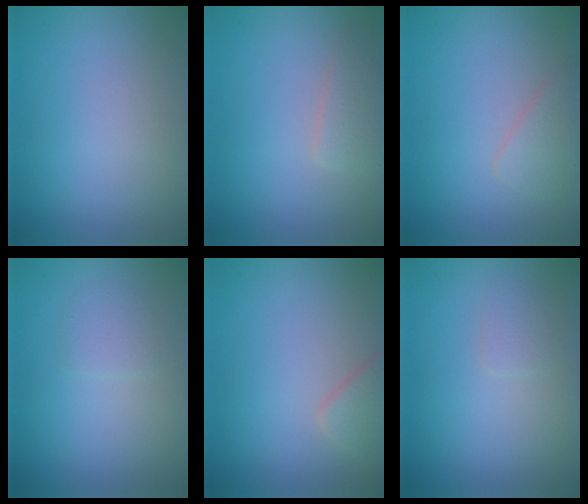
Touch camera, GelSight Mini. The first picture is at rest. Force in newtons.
{"total": 1.8, "press": 1.8, "slide": 0.0}
{"total": 1.7, "press": 1.7, "slide": 0.1}
{"total": 1.3, "press": 1.3, "slide": 0.1}
{"total": 1.9, "press": 1.9, "slide": 0.2}
{"total": 1.1, "press": 1.1, "slide": 0.1}